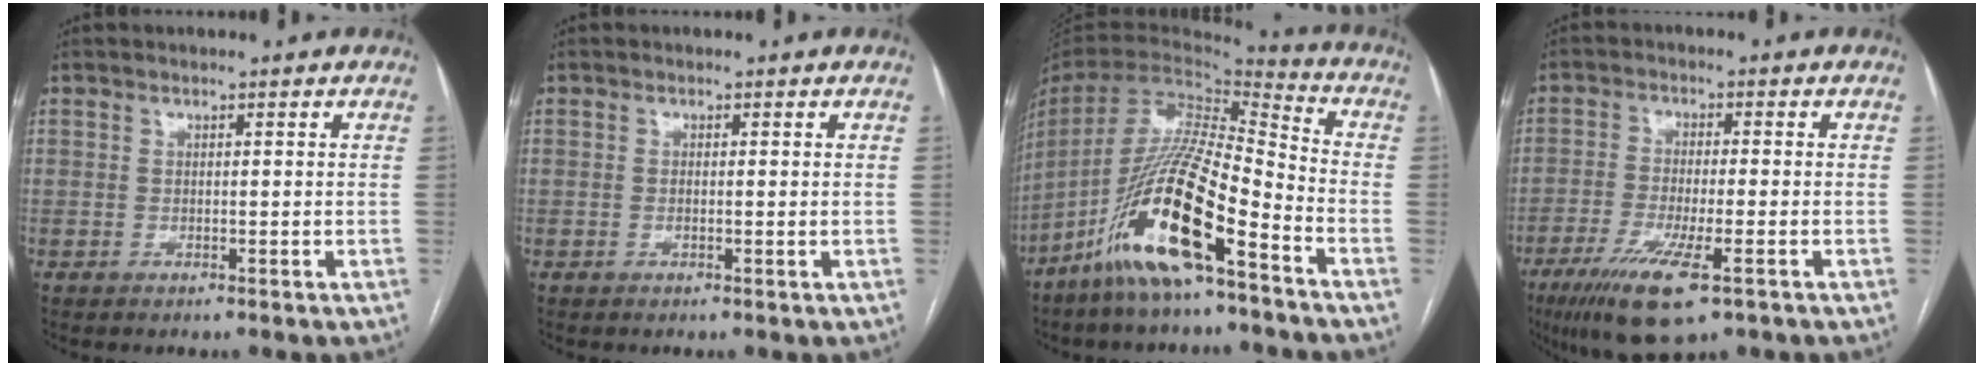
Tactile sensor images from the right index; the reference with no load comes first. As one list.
[{"total": 0.5, "force": [-0.1, 0.1, 0.5], "torque": [-0.012, -0.002, -0.002]}, {"total": 18.1, "force": [-10.4, 2.3, 14.7], "torque": [-0.313, -0.026, -0.198]}, {"total": 10.4, "force": [-5.9, 1.6, 8.5], "torque": [-0.160, -0.028, -0.099]}]